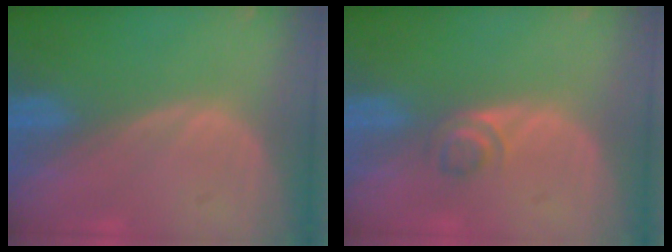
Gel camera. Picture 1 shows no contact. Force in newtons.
{"total": 2.3, "press": 2.1, "slide": 1.0}